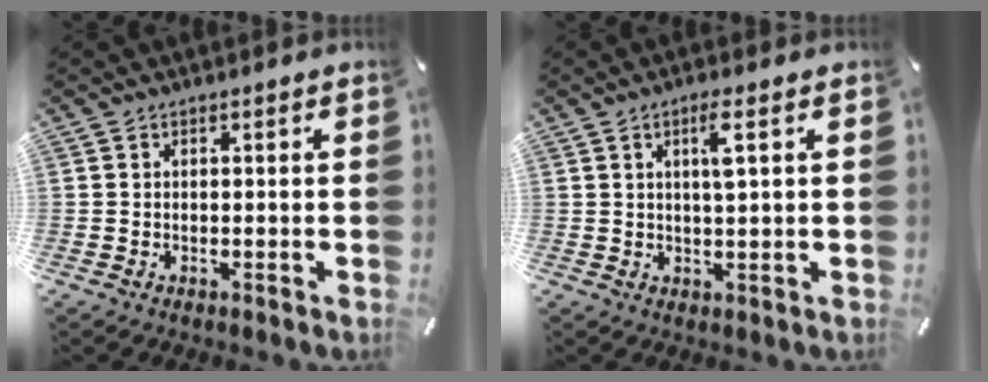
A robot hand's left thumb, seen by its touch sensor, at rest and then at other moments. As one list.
[{"total": 4.5, "force": [1.6, 0.6, 4.2], "torque": [-0.078, -0.001, 0.022]}]